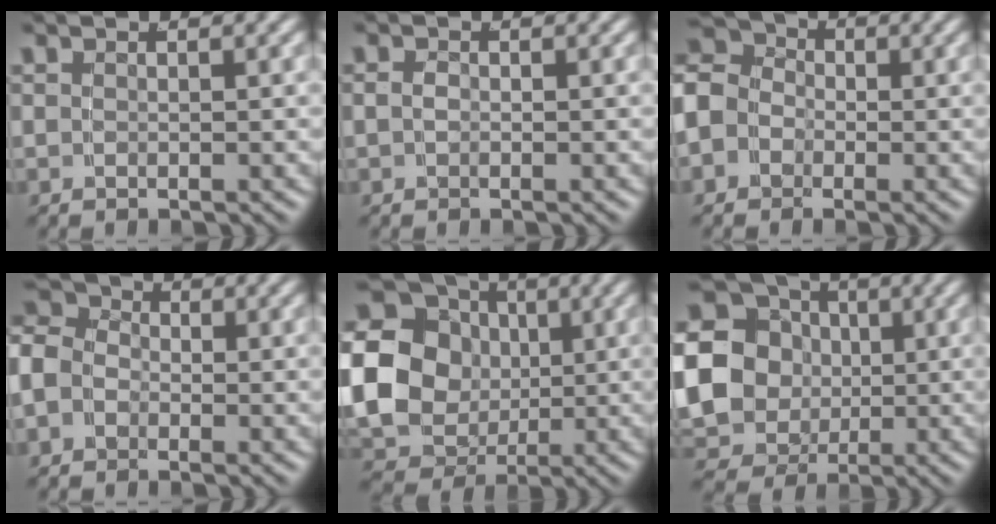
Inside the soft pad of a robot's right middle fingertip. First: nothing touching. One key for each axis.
{"total": 0.9, "fx": -0.3, "fy": 0.7, "fz": 0.5, "tx": -0.016, "ty": -0.008, "tz": -0.006}
{"total": 7.9, "fx": 0.3, "fy": 7.1, "fz": 3.6, "tx": -0.079, "ty": 0.000, "tz": -0.010}
{"total": 7.0, "fx": 0.6, "fy": 6.1, "fz": 3.5, "tx": -0.075, "ty": 0.002, "tz": -0.005}
{"total": 20.6, "fx": 1.5, "fy": 18.3, "fz": 9.4, "tx": -0.226, "ty": -0.034, "tz": 0.010}
{"total": 17.7, "fx": 1.2, "fy": 15.7, "fz": 8.0, "tx": -0.194, "ty": -0.035, "tz": 0.009}